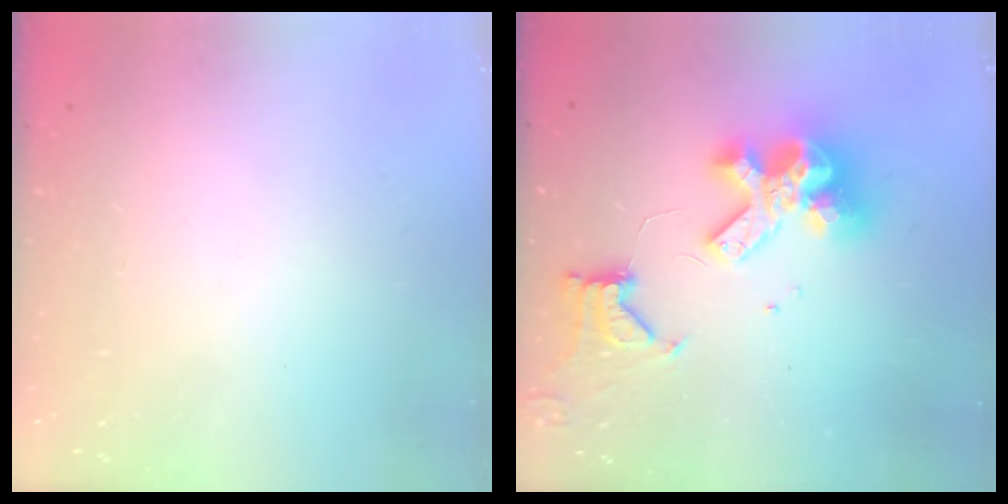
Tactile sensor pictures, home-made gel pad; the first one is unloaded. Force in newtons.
{"total": 14.6, "press": 14.5, "slide": 1.8}